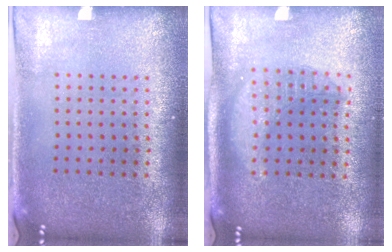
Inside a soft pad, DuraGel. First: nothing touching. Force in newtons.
{"total": 1.6, "press": 1.4, "slide": 0.7}